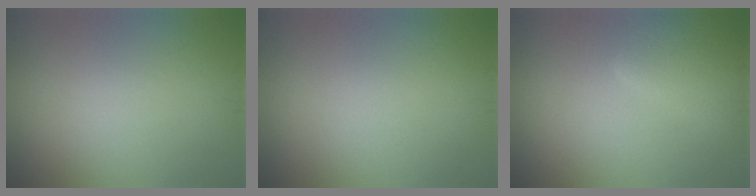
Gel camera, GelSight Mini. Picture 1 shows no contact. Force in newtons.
{"total": 0.0}
{"total": 4.7, "press": 4.7, "slide": 0.2}